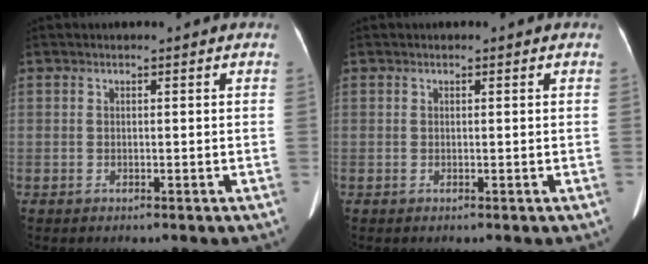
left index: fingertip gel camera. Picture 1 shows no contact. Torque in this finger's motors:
{"motor_torque": [0.08, -0.08, 0.04, -0.01]}